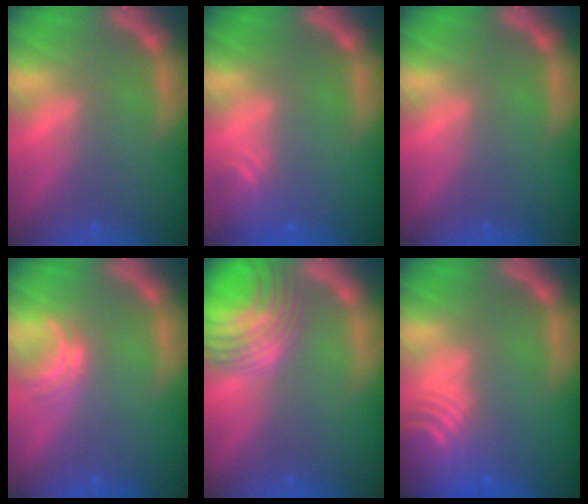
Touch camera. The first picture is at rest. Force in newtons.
{"total": 2.4}
{"total": 0.0}
{"total": 2.0}
{"total": 9.5}
{"total": 9.6}